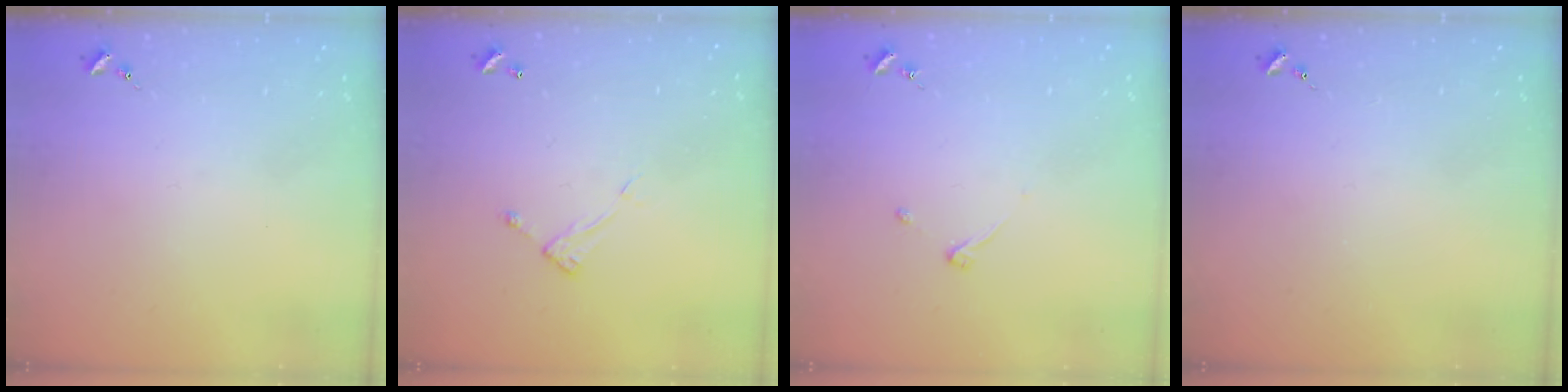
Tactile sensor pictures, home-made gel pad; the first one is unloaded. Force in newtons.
{"total": 5.0, "press": 5.0, "slide": 0.4}
{"total": 3.2, "press": 3.2, "slide": 0.5}
{"total": 0.0}